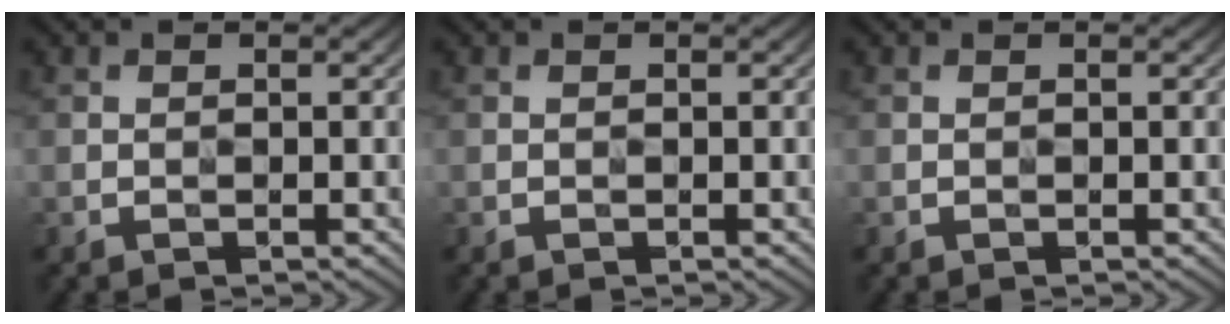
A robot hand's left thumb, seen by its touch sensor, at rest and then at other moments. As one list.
[{"total": 0.0}, {"total": 0.0}]